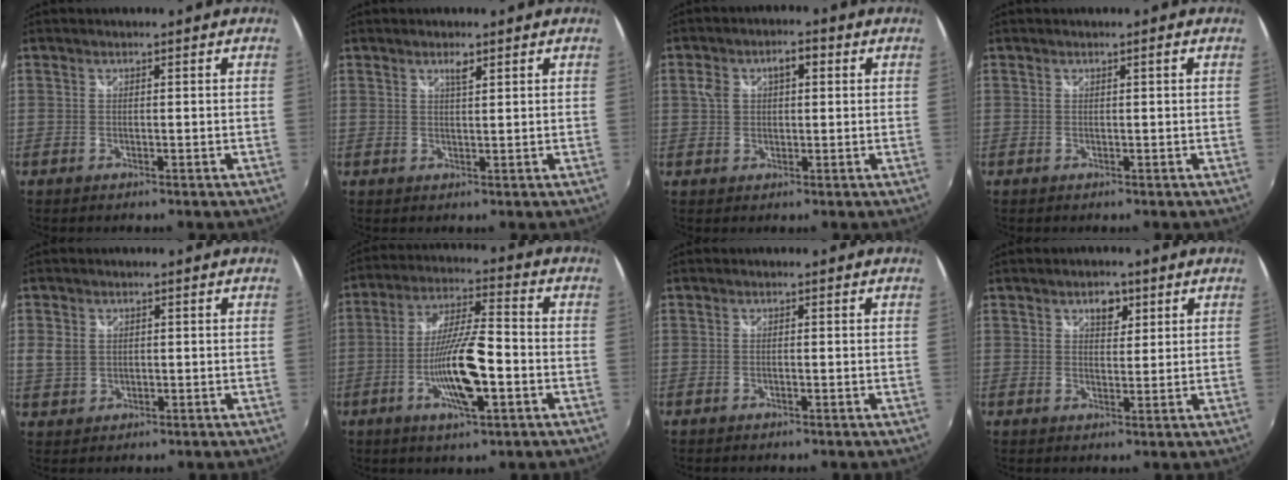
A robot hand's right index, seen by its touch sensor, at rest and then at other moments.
{"total": 1.7, "force": [1.1, 0.3, 1.2], "torque": [-0.019, 0.002, 0.018]}
{"total": 5.3, "force": [1.3, 3.5, 3.7], "torque": [-0.068, 0.019, 0.021]}
{"total": 0.5, "force": [0.1, -0.1, 0.5], "torque": [-0.006, 0.003, 0.000]}
{"total": 3.8, "force": [0.5, 3.2, 1.9], "torque": [-0.040, 0.000, 0.013]}
{"total": 12.8, "force": [-4.1, 2.5, 11.8], "torque": [-0.231, -0.007, -0.075]}
{"total": 0.5, "force": [-0.3, 0.1, 0.4], "torque": [-0.008, 0.001, -0.006]}
{"total": 3.5, "force": [1.8, 2.3, 2.0], "torque": [-0.024, 0.008, 0.029]}